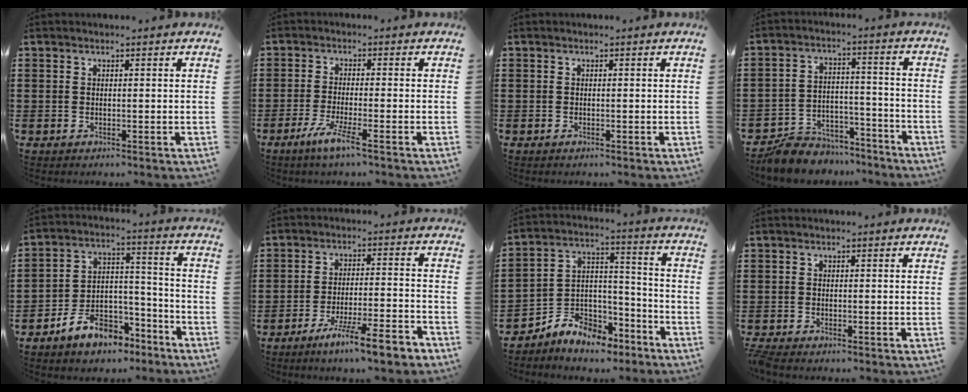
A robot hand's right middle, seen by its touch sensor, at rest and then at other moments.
{"total": 4.5, "force": [-2.9, -0.1, 3.5], "torque": [-0.078, -0.015, -0.054]}
{"total": 0.0}
{"total": 6.8, "force": [-6.6, 1.7, 0.5], "torque": [-0.011, 0.023, -0.129]}
{"total": 7.0, "force": [-6.1, 2.9, 1.8], "torque": [-0.041, 0.017, -0.118]}
{"total": 7.9, "force": [-6.4, 0.0, 4.7], "torque": [-0.080, -0.006, -0.116]}
{"total": 6.9, "force": [-6.3, 2.6, 0.3], "torque": [-0.014, 0.013, -0.124]}
{"total": 1.1, "force": [-1.1, 0.1, 0.3], "torque": [-0.015, -0.005, -0.022]}